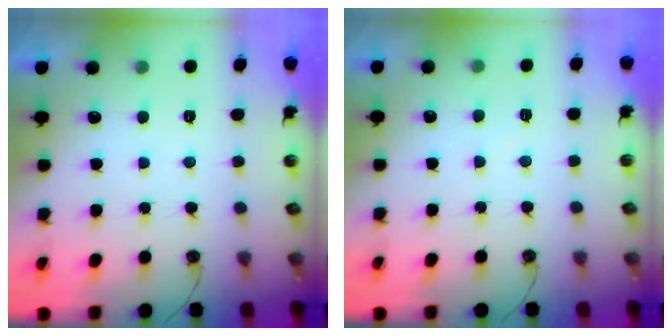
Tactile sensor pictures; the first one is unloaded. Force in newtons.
{"total": 2.9, "press": 2.9, "slide": 0.4}